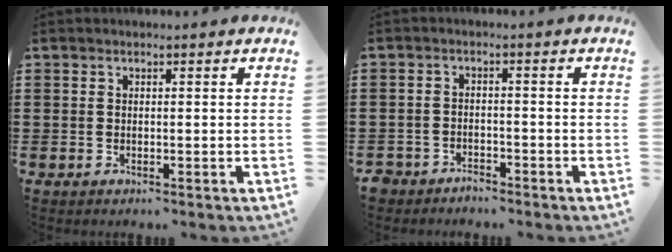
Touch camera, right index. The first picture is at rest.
{"total": 2.5, "force": [-2.4, 0.5, 0.0], "torque": [-0.008, 0.001, -0.053]}